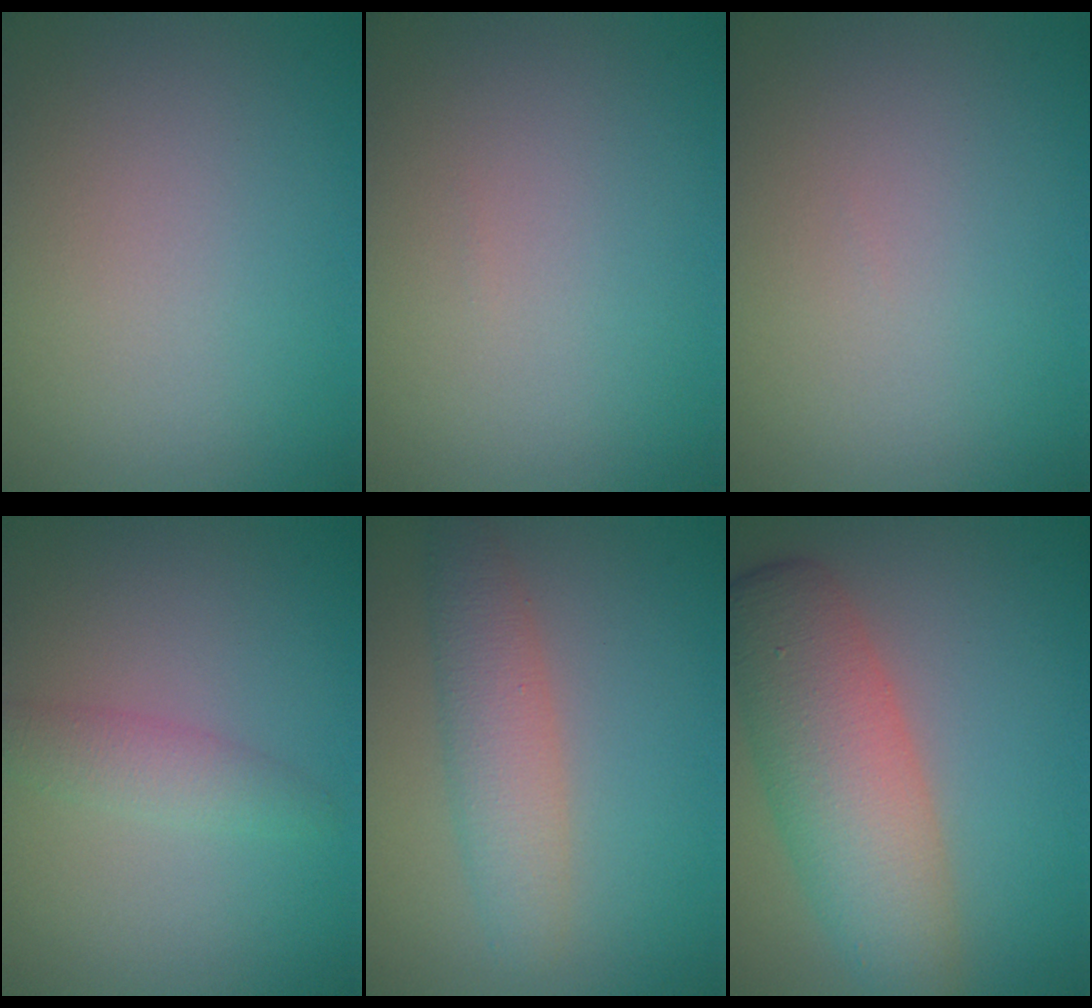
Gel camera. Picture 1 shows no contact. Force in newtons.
{"total": 0.0}
{"total": 0.0}
{"total": 2.0, "press": 2.0, "slide": 0.1}
{"total": 3.5, "press": 3.5, "slide": 0.0}
{"total": 7.2, "press": 7.2, "slide": 0.2}